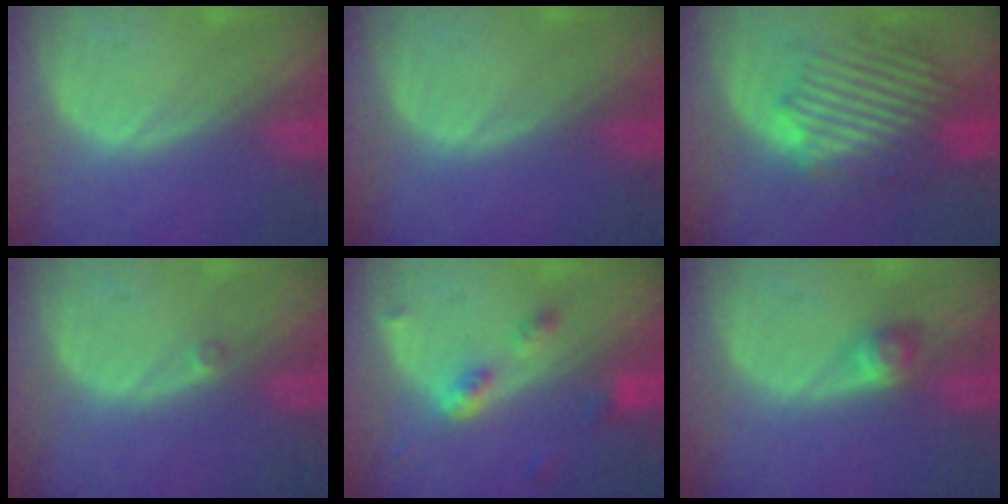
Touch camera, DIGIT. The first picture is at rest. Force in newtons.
{"total": 0.0}
{"total": 8.7, "press": 8.6, "slide": 1.6}
{"total": 0.8, "press": 0.6, "slide": 0.4}
{"total": 4.4, "press": 4.0, "slide": 1.9}
{"total": 2.8, "press": 2.5, "slide": 1.3}